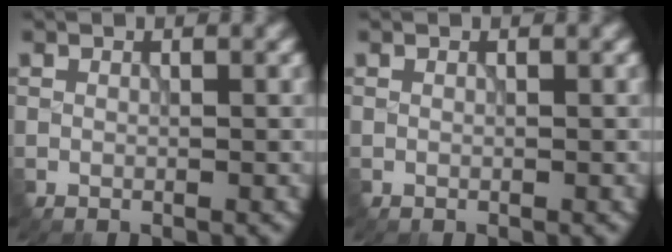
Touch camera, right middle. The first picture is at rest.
{"total": 0.0}